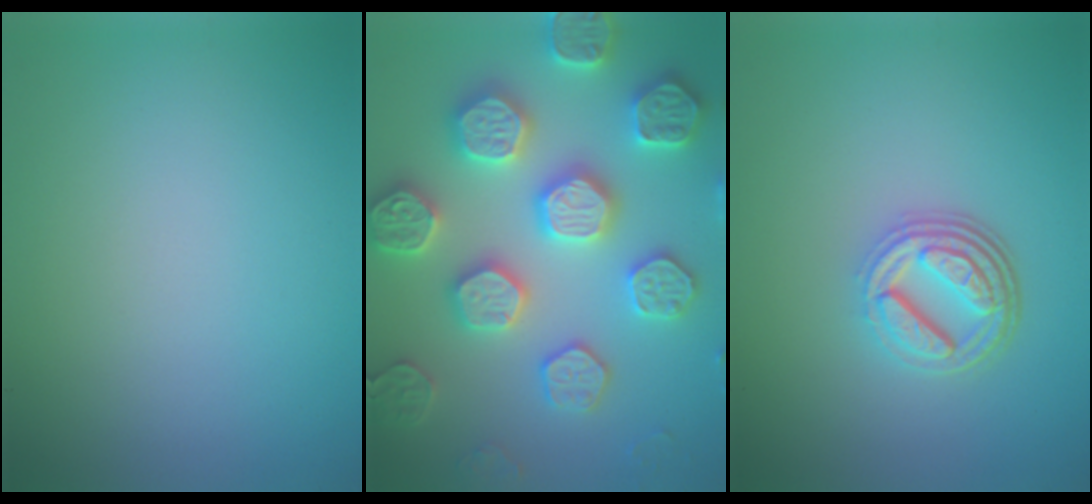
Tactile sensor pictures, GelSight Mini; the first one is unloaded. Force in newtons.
{"total": 7.2, "press": 6.9, "slide": 1.7}
{"total": 4.7, "press": 3.5, "slide": 3.1}